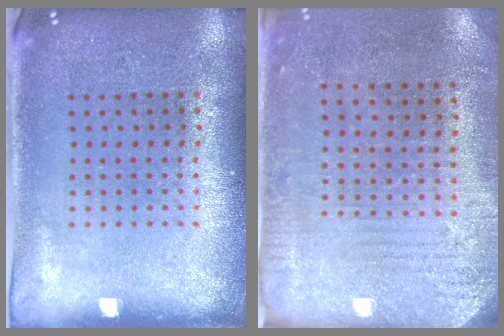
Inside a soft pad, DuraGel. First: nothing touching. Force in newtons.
{"total": 2.8, "press": 2.4, "slide": 1.4}